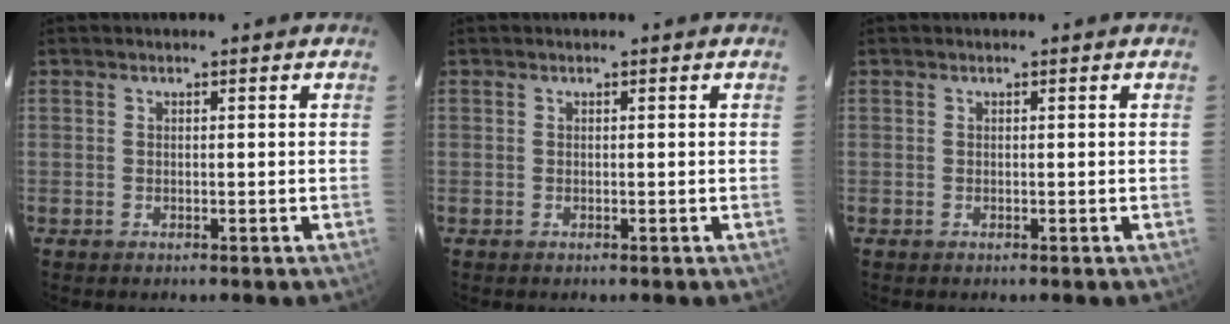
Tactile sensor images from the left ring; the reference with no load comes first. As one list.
[{"total": 0.0}, {"total": 0.0}]